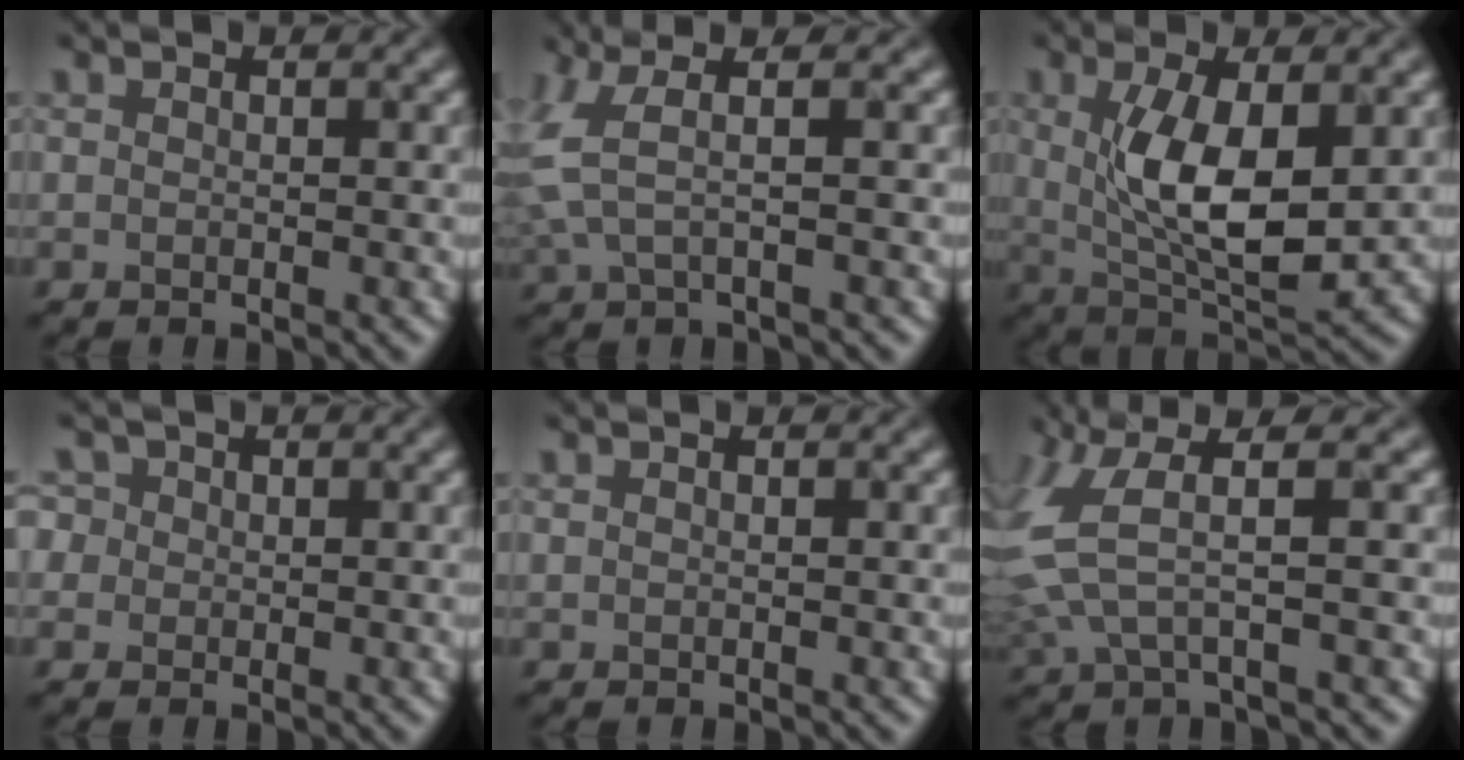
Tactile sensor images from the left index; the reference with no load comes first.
{"total": 2.6, "force": [-0.1, 0.2, 2.5], "torque": [-0.075, 0.003, 0.019]}
{"total": 6.8, "force": [0.1, 2.6, 6.3], "torque": [-0.132, -0.011, 0.026]}
{"total": 2.1, "force": [0.6, 2.0, 0.4], "torque": [-0.024, 0.018, 0.018]}
{"total": 0.0}
{"total": 4.2, "force": [0.4, 0.7, 4.2], "torque": [-0.124, -0.001, 0.030]}